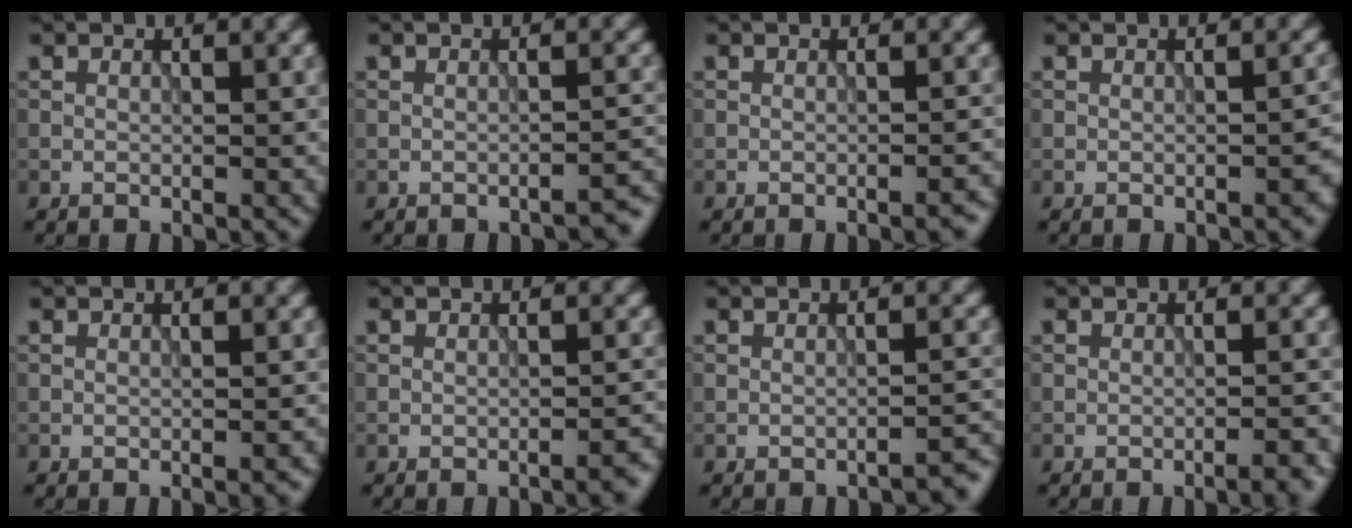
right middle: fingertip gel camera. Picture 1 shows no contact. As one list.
[{"total": 1.9, "force": [-1.7, 0.2, 0.6], "torque": [0.007, 0.011, -0.027]}, {"total": 1.3, "force": [-0.8, 0.3, 1.0], "torque": [-0.007, 0.002, -0.014]}, {"total": 1.3, "force": [-0.8, 0.3, 1.0], "torque": [-0.014, 0.005, -0.010]}, {"total": 1.1, "force": [-0.5, 0.2, 0.9], "torque": [-0.007, 0.000, -0.008]}, {"total": 1.7, "force": [-1.0, 0.4, 1.3], "torque": [-0.009, 0.004, -0.018]}, {"total": 2.1, "force": [-1.9, 0.3, 0.9], "torque": [0.003, 0.012, -0.031]}, {"total": 2.5, "force": [-1.5, 0.6, 1.9], "torque": [-0.015, 0.007, -0.028]}]